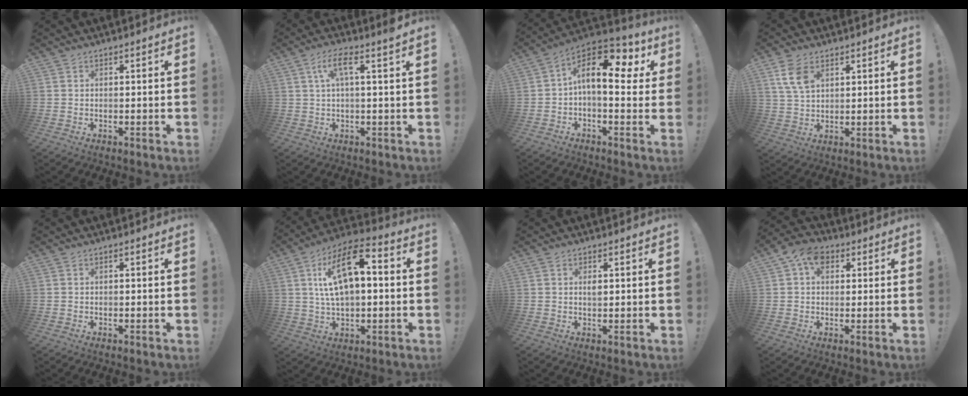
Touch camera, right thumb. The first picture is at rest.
{"total": 7.3, "force": [2.5, 0.9, 6.8], "torque": [-0.124, -0.003, 0.040]}
{"total": 14.3, "force": [3.8, 6.3, 12.2], "torque": [-0.193, -0.017, 0.059]}
{"total": 7.3, "force": [3.6, 4.2, 4.8], "torque": [-0.089, -0.011, 0.069]}
{"total": 0.0}
{"total": 16.4, "force": [3.8, 7.9, 13.9], "torque": [-0.233, -0.002, 0.063]}
{"total": 1.7, "force": [0.5, 0.8, 1.4], "torque": [-0.014, -0.002, 0.004]}
{"total": 7.9, "force": [3.1, 5.6, 4.6], "torque": [-0.082, 0.004, 0.061]}